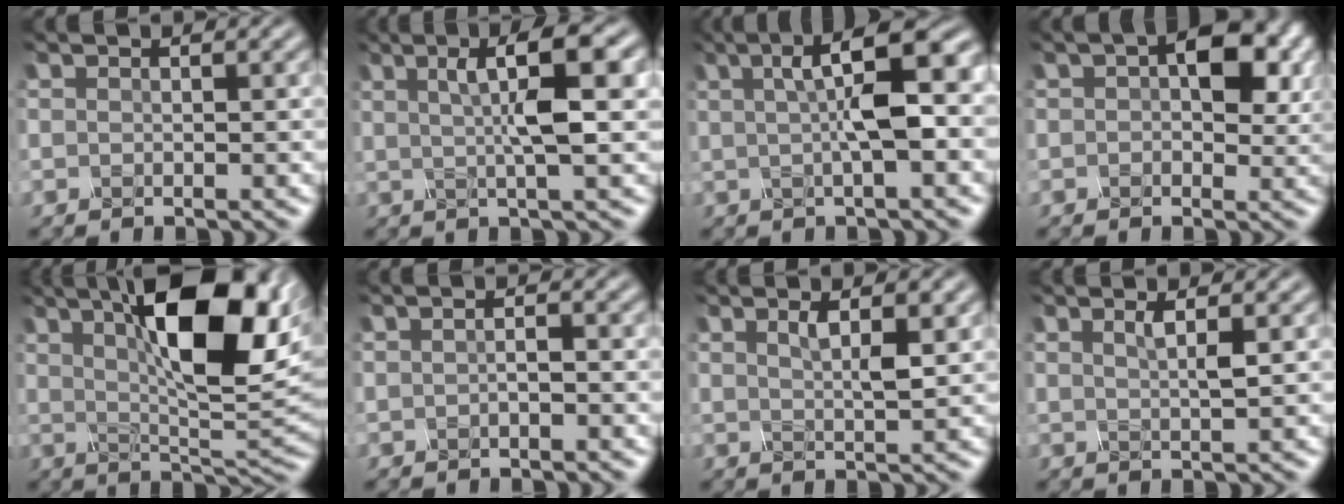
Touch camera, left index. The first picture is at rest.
{"total": 6.2, "force": [1.2, 1.4, 6.0], "torque": [-0.081, 0.010, 0.015]}
{"total": 6.7, "force": [1.0, 1.9, 6.4], "torque": [-0.094, 0.016, 0.011]}
{"total": 7.8, "force": [1.9, 4.5, 6.1], "torque": [-0.090, 0.008, 0.022]}
{"total": 13.4, "force": [4.9, 4.2, 11.8], "torque": [-0.172, 0.013, 0.078]}
{"total": 1.7, "force": [-0.1, 0.9, 1.5], "torque": [-0.018, 0.009, -0.014]}
{"total": 2.6, "force": [0.8, 0.7, 2.4], "torque": [-0.037, 0.000, 0.016]}
{"total": 1.6, "force": [0.5, 0.4, 1.4], "torque": [-0.016, 0.001, 0.006]}